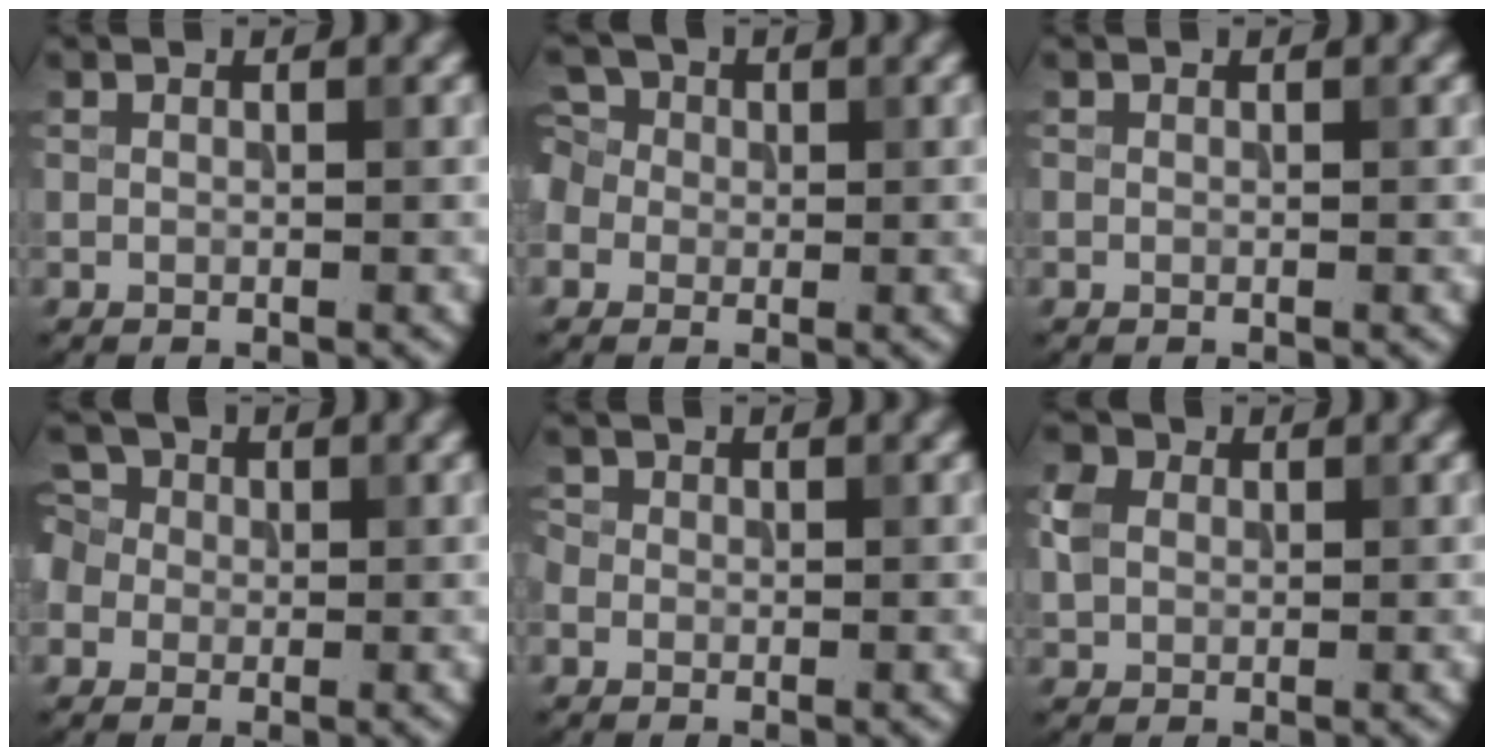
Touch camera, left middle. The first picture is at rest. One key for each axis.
{"total": 4.3, "fx": 0.5, "fy": 3.9, "fz": 1.8, "tx": -0.029, "ty": 0.030, "tz": -0.022}
{"total": 0.0}
{"total": 4.8, "fx": 0.8, "fy": 4.3, "fz": 2.0, "tx": -0.032, "ty": 0.033, "tz": -0.019}
{"total": 1.2, "fx": 0.0, "fy": 1.2, "fz": 0.4, "tx": -0.010, "ty": 0.002, "tz": -0.006}
{"total": 2.5, "fx": 0.4, "fy": 2.2, "fz": 1.2, "tx": -0.026, "ty": 0.003, "tz": 0.007}